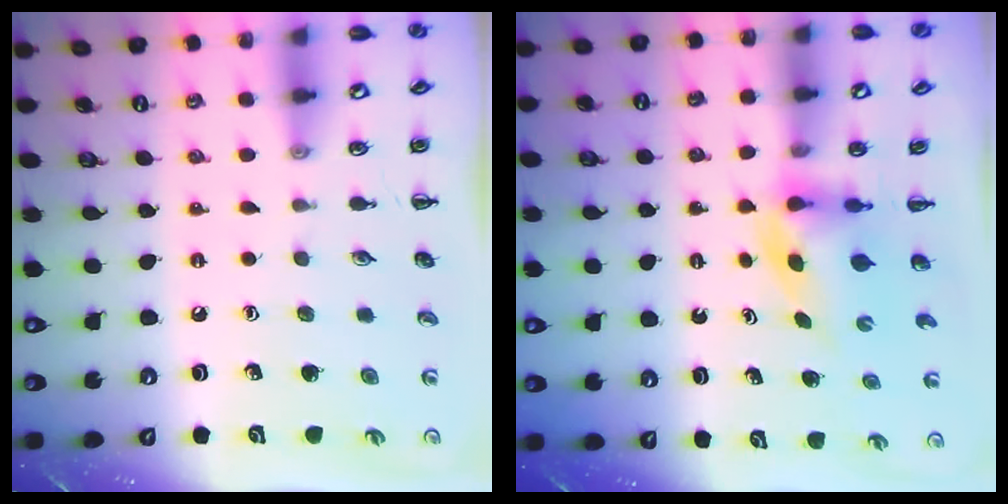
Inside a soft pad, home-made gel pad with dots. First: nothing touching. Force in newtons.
{"total": 3.6, "press": 3.5, "slide": 0.5}